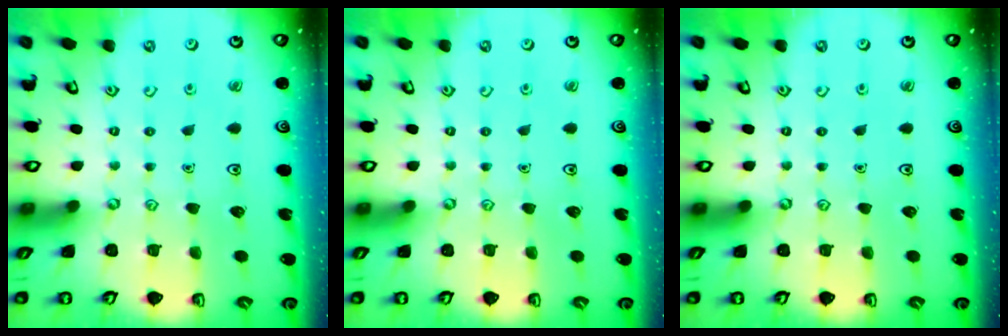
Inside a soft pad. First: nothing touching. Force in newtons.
{"total": 0.0}
{"total": 0.0}